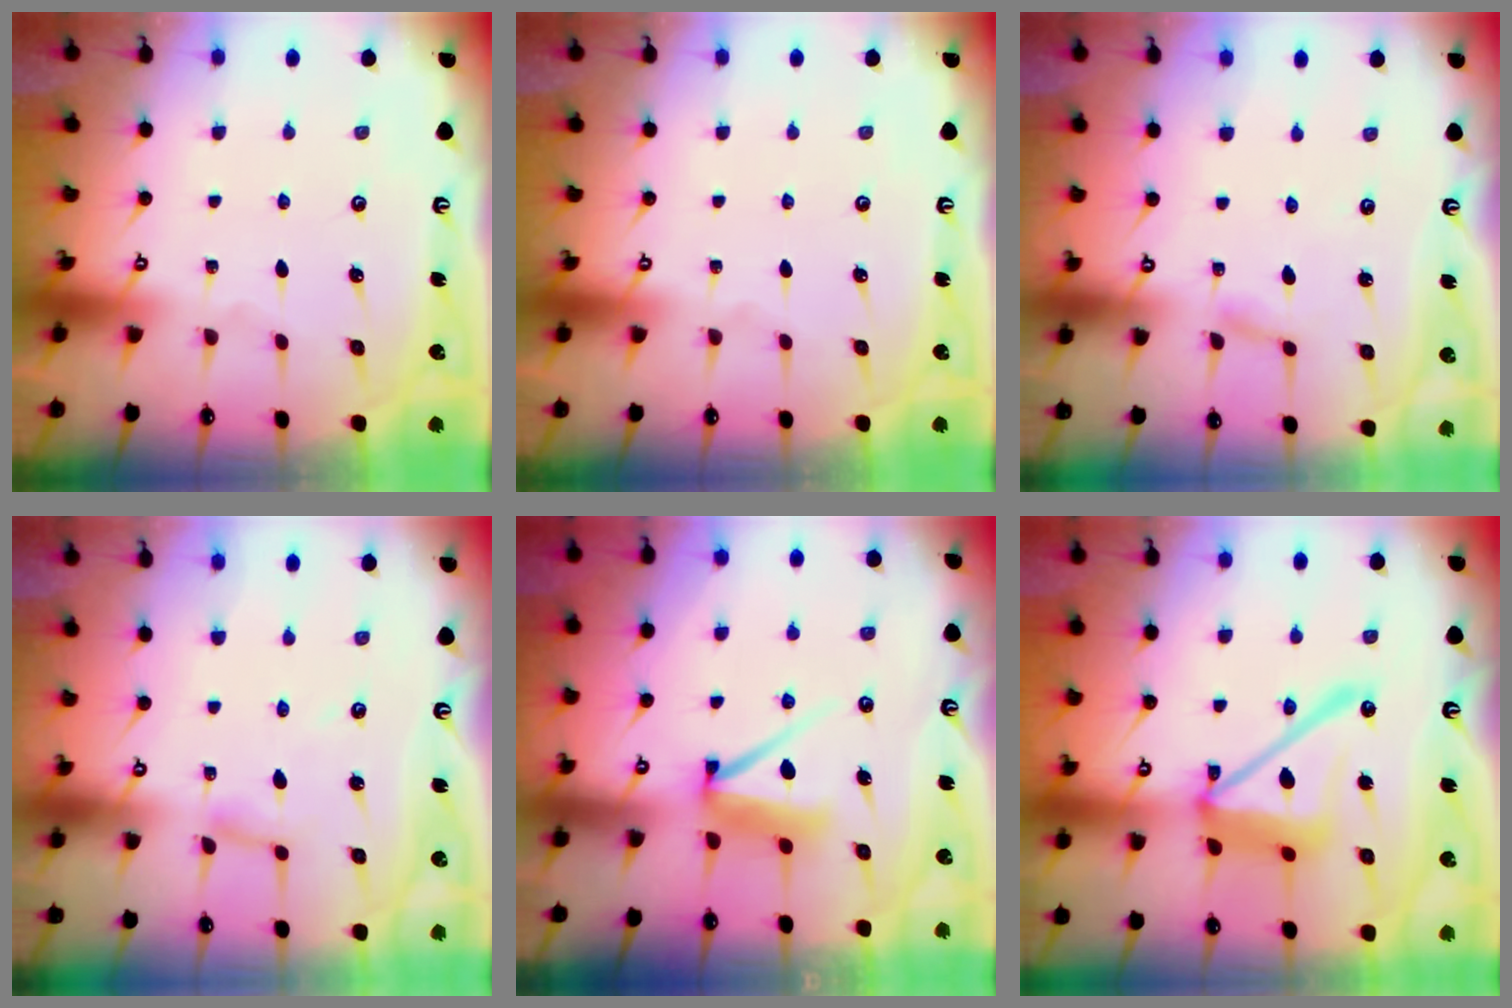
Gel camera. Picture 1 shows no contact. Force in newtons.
{"total": 0.0}
{"total": 1.8, "press": 1.7, "slide": 0.1}
{"total": 2.8, "press": 2.8, "slide": 0.2}
{"total": 8.3, "press": 8.2, "slide": 0.9}
{"total": 17.4, "press": 17.3, "slide": 1.7}